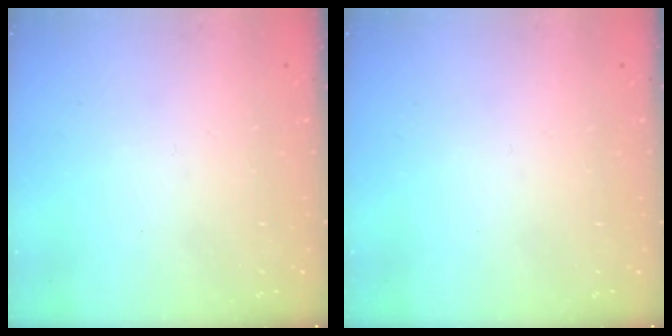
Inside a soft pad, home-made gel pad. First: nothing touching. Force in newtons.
{"total": 0.0}